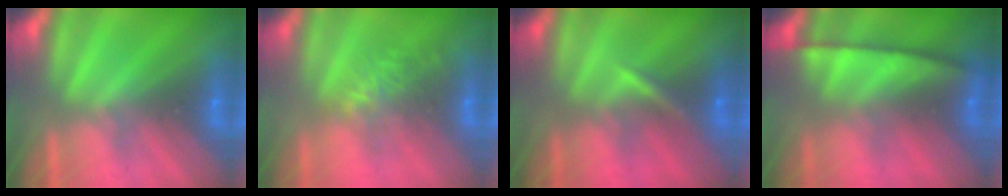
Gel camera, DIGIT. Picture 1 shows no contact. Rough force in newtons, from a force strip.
{"total": 3.7}
{"total": 3.2}
{"total": 6.7}